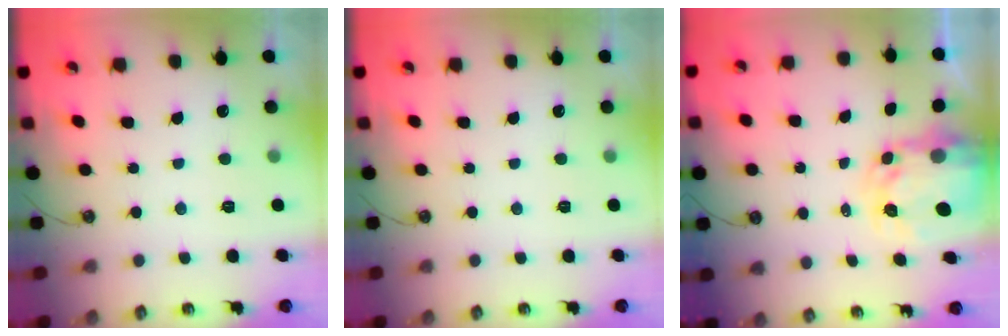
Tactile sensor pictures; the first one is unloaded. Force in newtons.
{"total": 0.0}
{"total": 5.2, "press": 5.2, "slide": 0.4}